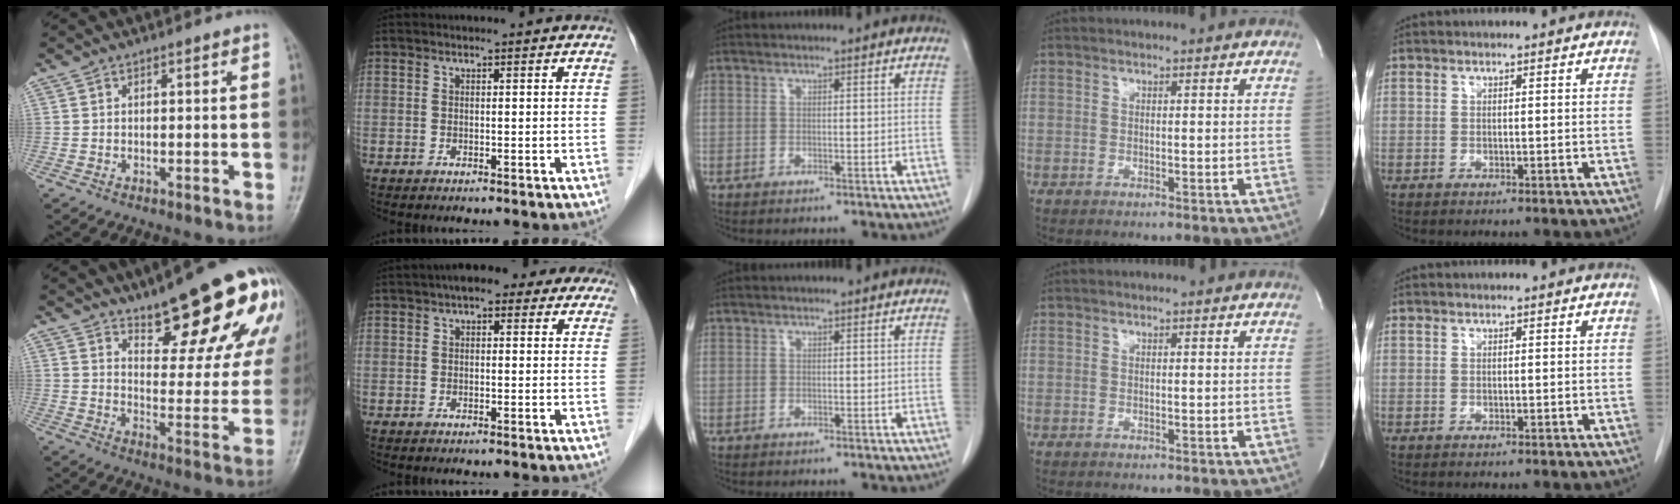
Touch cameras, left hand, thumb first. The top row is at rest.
{"thumb": {"total": 21.7, "force": [13.6, 6.5, 15.6], "torque": [-0.172, -0.073, 0.191]}, "index": {"total": 7.4, "force": [4.9, 3.5, 4.4], "torque": [-0.044, 0.037, 0.052]}}